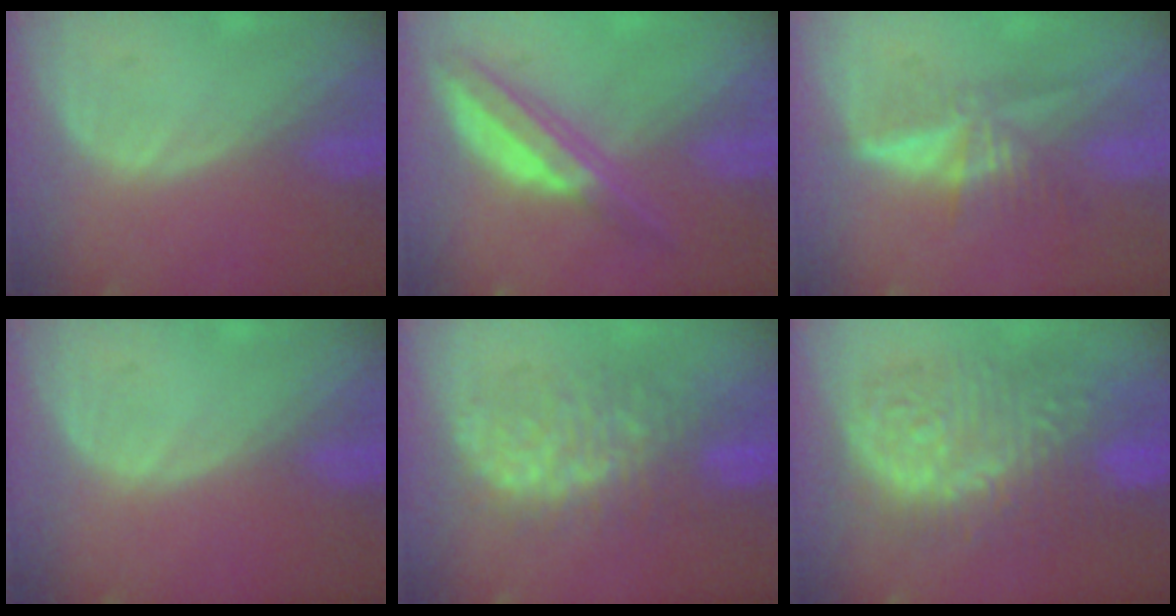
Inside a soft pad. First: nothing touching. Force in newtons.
{"total": 6.7, "press": 5.6, "slide": 3.7}
{"total": 5.3, "press": 5.2, "slide": 1.1}
{"total": 0.0}
{"total": 9.0, "press": 9.0, "slide": 0.6}
{"total": 13.4, "press": 13.4, "slide": 1.3}